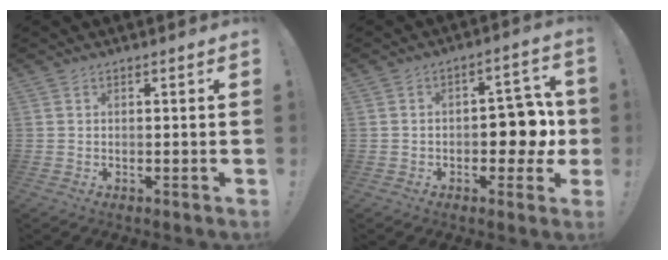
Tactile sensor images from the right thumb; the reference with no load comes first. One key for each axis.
{"total": 9.6, "fx": -1.6, "fy": 6.4, "fz": 7.0, "tx": -0.086, "ty": 0.015, "tz": -0.021}